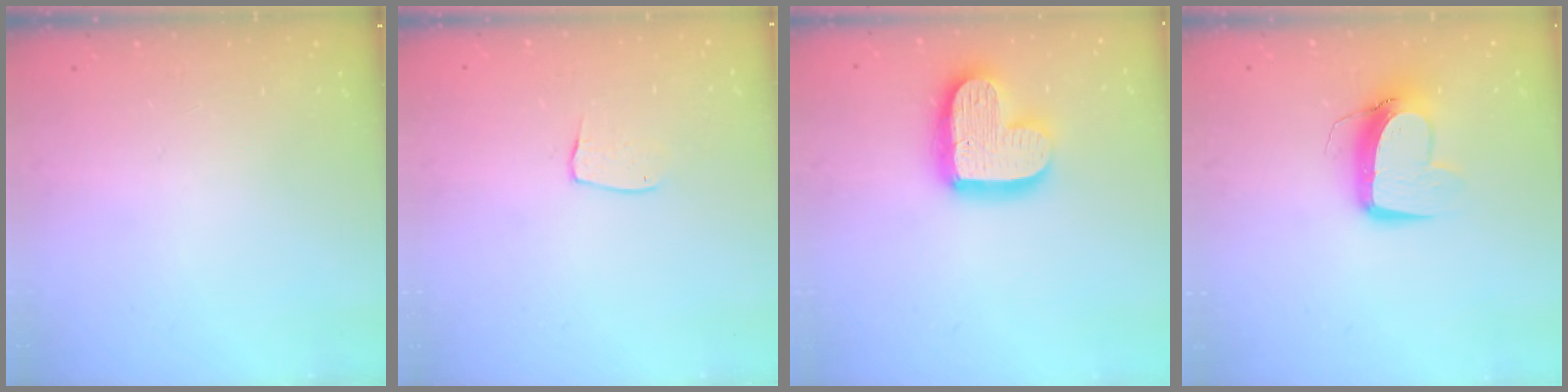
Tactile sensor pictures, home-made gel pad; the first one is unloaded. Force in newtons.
{"total": 5.6, "press": 5.6, "slide": 0.3}
{"total": 17.1, "press": 17.1, "slide": 1.4}
{"total": 11.4, "press": 11.3, "slide": 1.5}